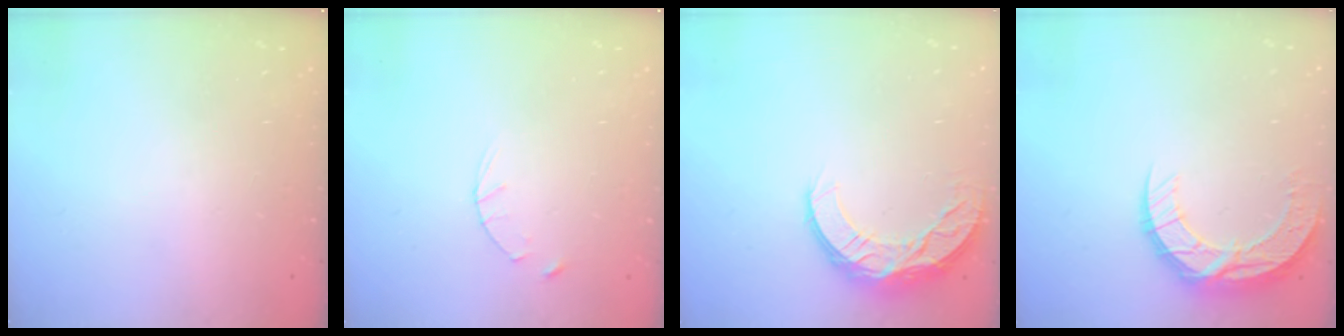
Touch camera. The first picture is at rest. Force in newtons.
{"total": 2.8, "press": 2.8, "slide": 0.4}
{"total": 10.1, "press": 10.1, "slide": 0.7}
{"total": 10.6, "press": 10.6, "slide": 0.7}